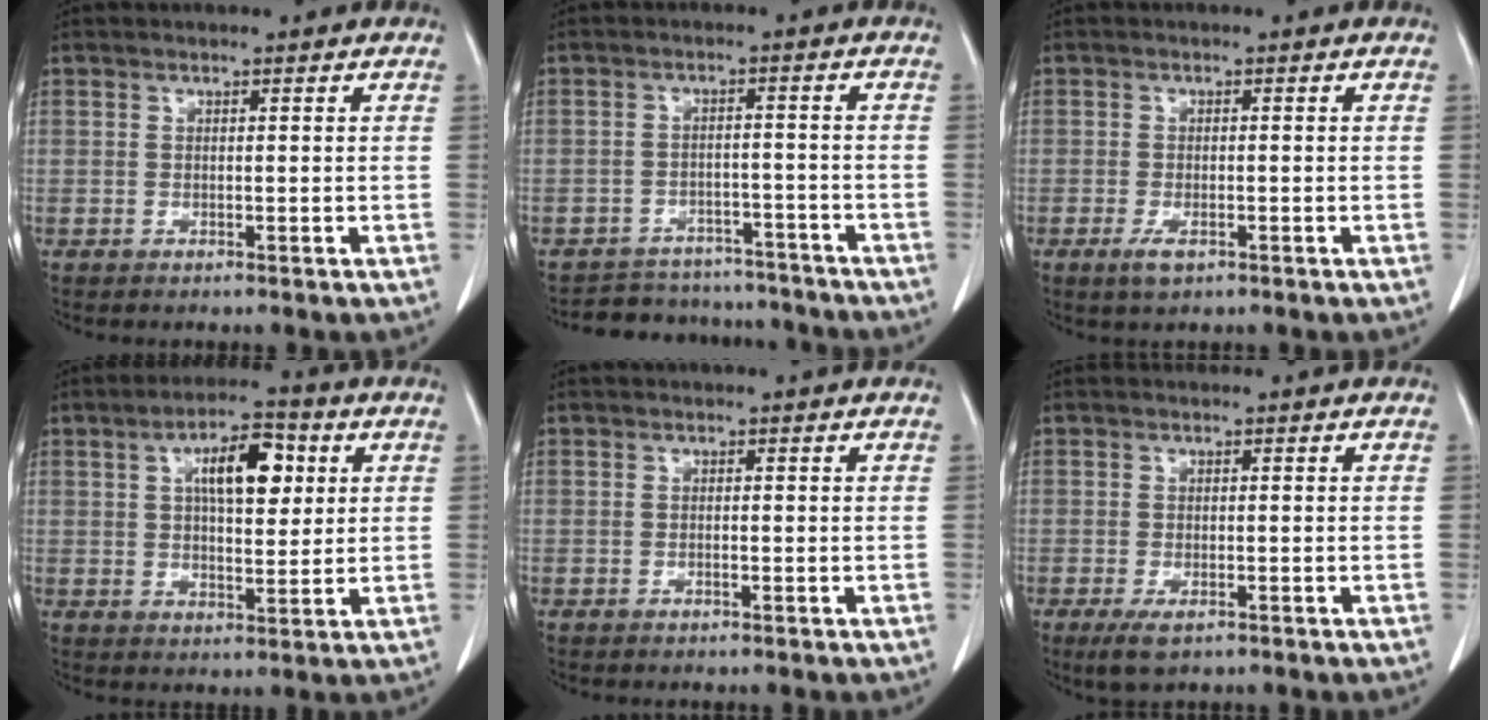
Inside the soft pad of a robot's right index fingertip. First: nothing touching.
{"total": 10.6, "force": [-9.9, 3.7, 0.7], "torque": [-0.003, 0.021, -0.128]}
{"total": 2.5, "force": [-1.3, 0.9, 1.9], "torque": [-0.037, -0.002, -0.021]}
{"total": 9.3, "force": [2.9, 3.6, 8.1], "torque": [-0.131, 0.016, 0.045]}
{"total": 0.5, "force": [-0.2, 0.1, 0.5], "torque": [-0.011, 0.000, -0.003]}
{"total": 3.3, "force": [-1.9, 1.1, 2.4], "torque": [-0.050, -0.007, -0.029]}